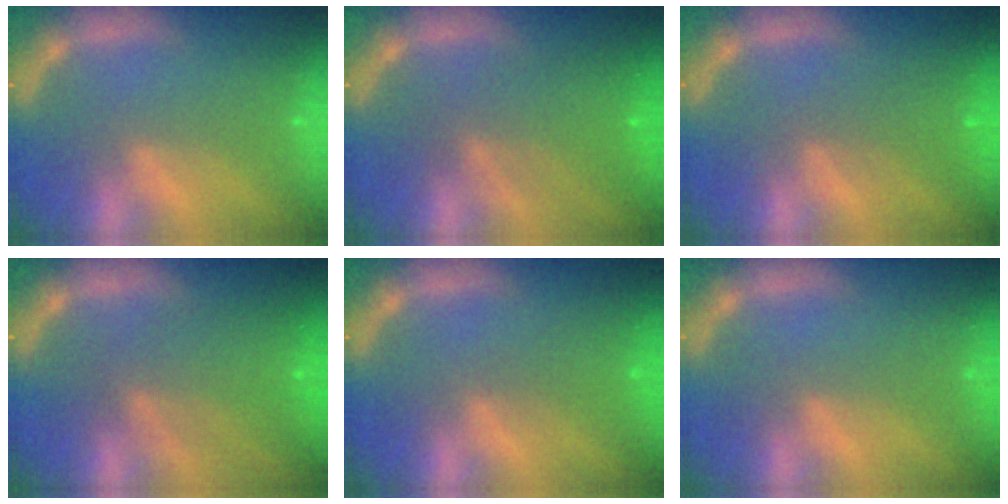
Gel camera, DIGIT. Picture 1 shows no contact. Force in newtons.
{"total": 5.6}
{"total": 2.5}
{"total": 6.0}
{"total": 1.9}
{"total": 0.0}